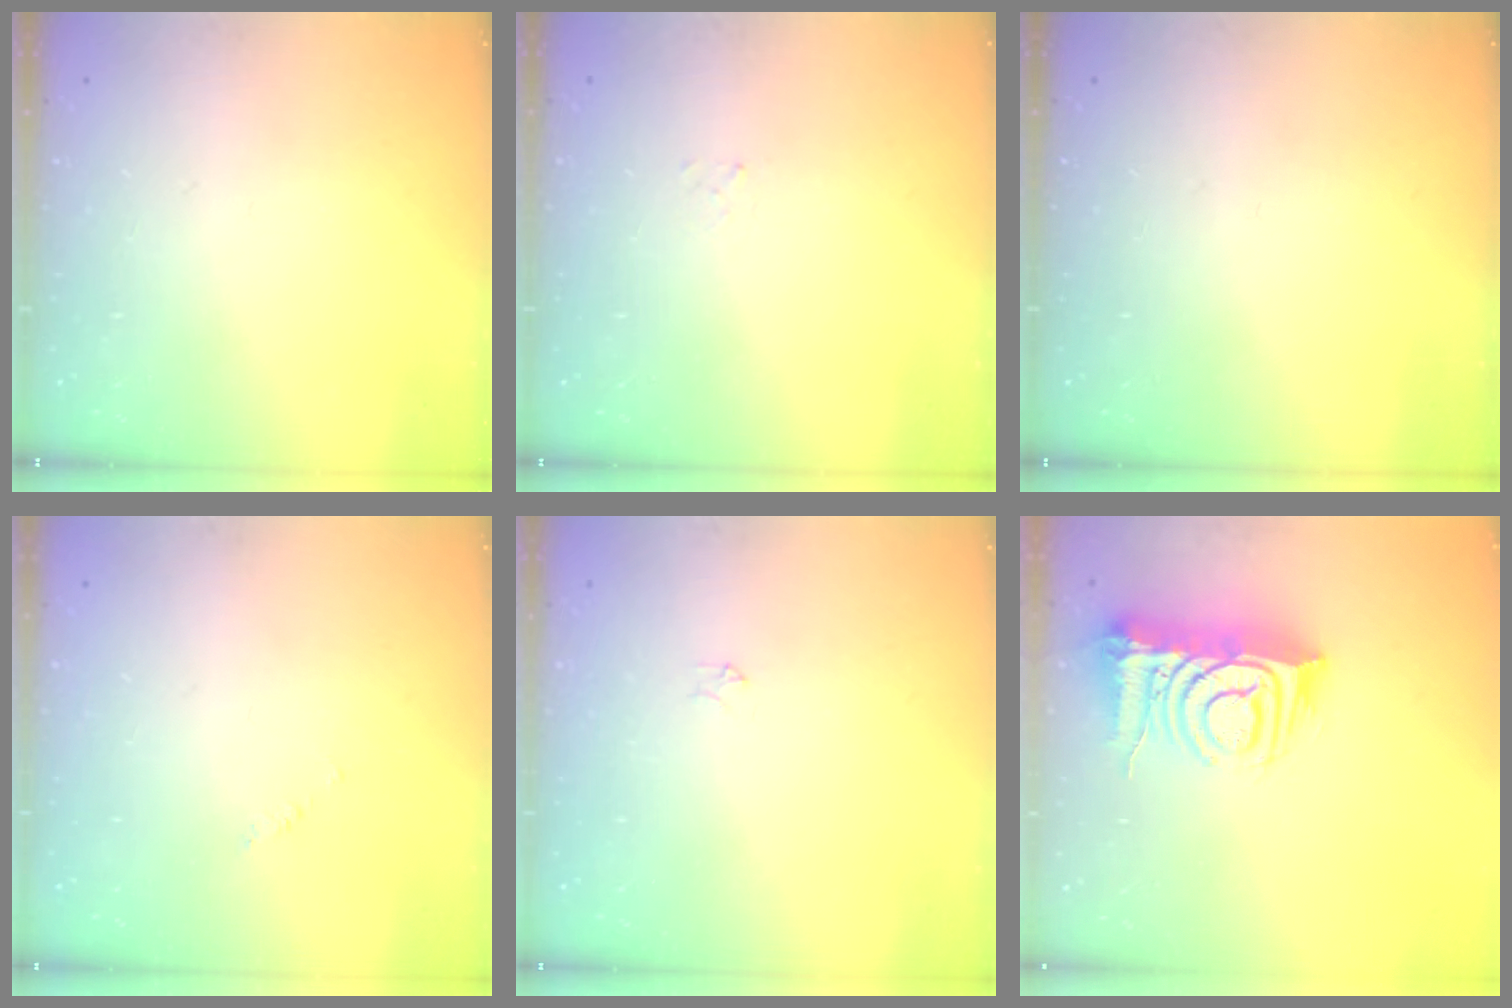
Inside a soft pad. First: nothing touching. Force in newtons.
{"total": 1.5, "press": 1.5, "slide": 0.2}
{"total": 0.0}
{"total": 1.7, "press": 1.7, "slide": 0.3}
{"total": 2.2, "press": 2.2, "slide": 0.3}
{"total": 12.8, "press": 12.7, "slide": 1.6}